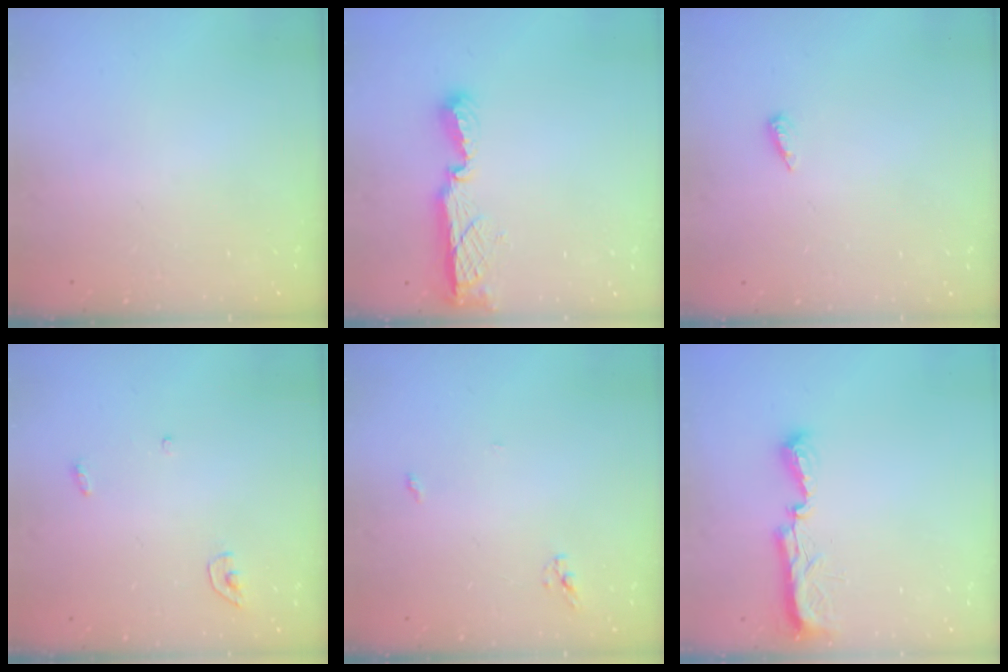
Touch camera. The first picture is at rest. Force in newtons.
{"total": 7.6, "press": 7.6, "slide": 0.2}
{"total": 6.0, "press": 6.0, "slide": 0.6}
{"total": 3.4, "press": 3.4, "slide": 0.3}
{"total": 3.3, "press": 3.3, "slide": 0.2}
{"total": 7.7, "press": 7.6, "slide": 0.7}